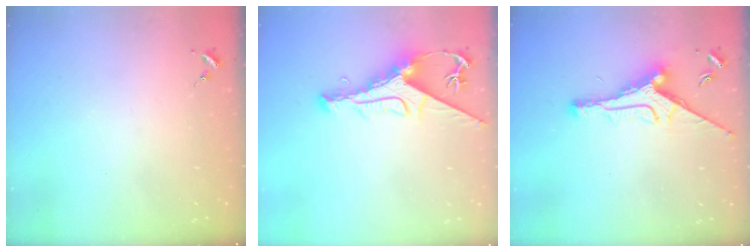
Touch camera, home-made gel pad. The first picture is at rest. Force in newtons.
{"total": 10.6, "press": 10.5, "slide": 1.4}
{"total": 12.7, "press": 12.6, "slide": 1.2}